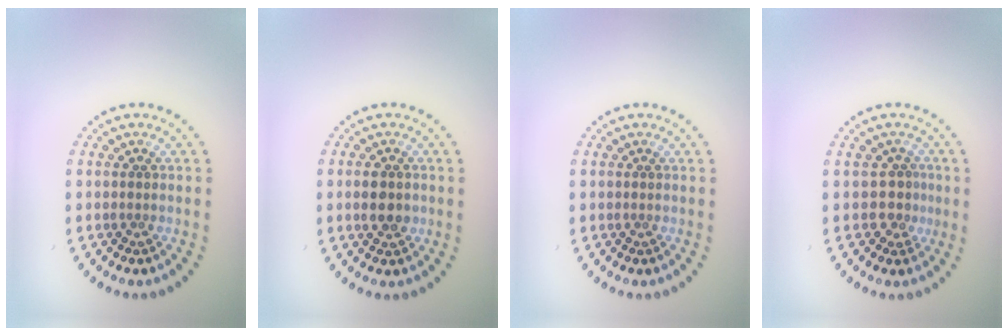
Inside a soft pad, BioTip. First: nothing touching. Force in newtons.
{"total": 2.8, "press": 2.8, "slide": 0.2}
{"total": 0.0}
{"total": 1.8, "press": 1.5, "slide": 1.0}